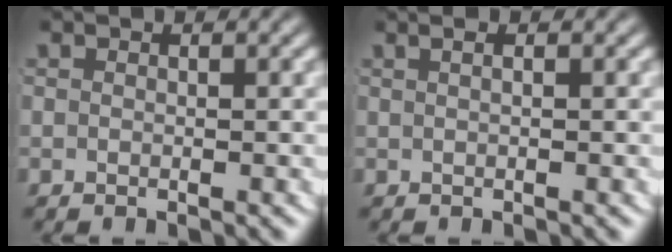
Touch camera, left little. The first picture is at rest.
{"total": 1.9, "force": [0.9, 0.5, 1.6], "torque": [-0.008, 0.016, 0.009]}